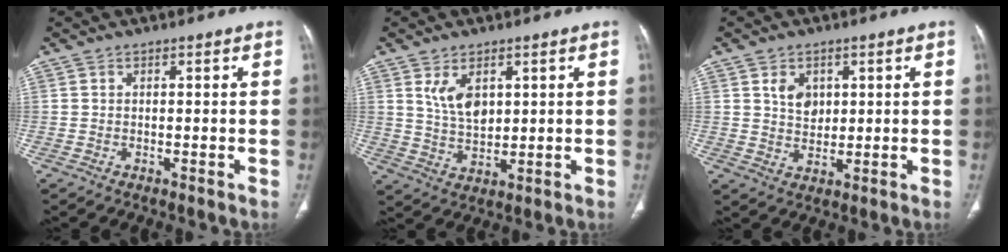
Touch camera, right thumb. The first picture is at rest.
{"total": 6.5, "force": [2.4, 3.8, 4.6], "torque": [-0.073, -0.018, 0.056]}
{"total": 4.9, "force": [1.6, 3.7, 2.8], "torque": [-0.028, -0.012, 0.034]}